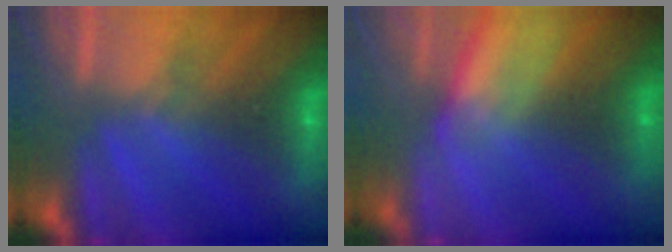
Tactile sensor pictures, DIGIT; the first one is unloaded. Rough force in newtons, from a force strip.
{"total": 2.9}